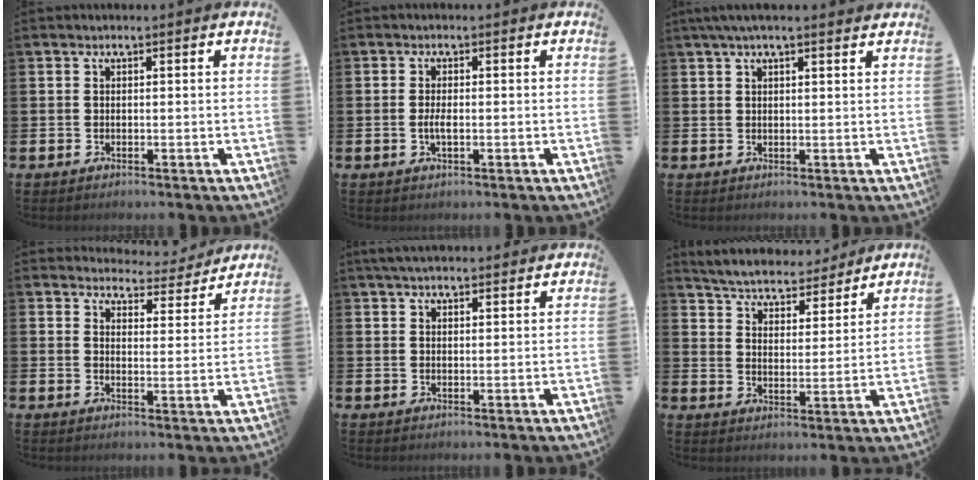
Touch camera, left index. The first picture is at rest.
{"total": 1.9, "force": [-0.3, 0.7, 1.7], "torque": [-0.032, 0.001, -0.005]}
{"total": 3.0, "force": [2.3, 0.4, 1.7], "torque": [-0.038, 0.002, 0.043]}
{"total": 4.7, "force": [4.5, 1.2, 0.3], "torque": [-0.014, -0.038, 0.077]}
{"total": 3.6, "force": [3.5, 0.6, 1.0], "torque": [-0.025, -0.008, 0.064]}
{"total": 5.4, "force": [5.3, 1.0, 0.4], "torque": [-0.040, -0.042, 0.091]}